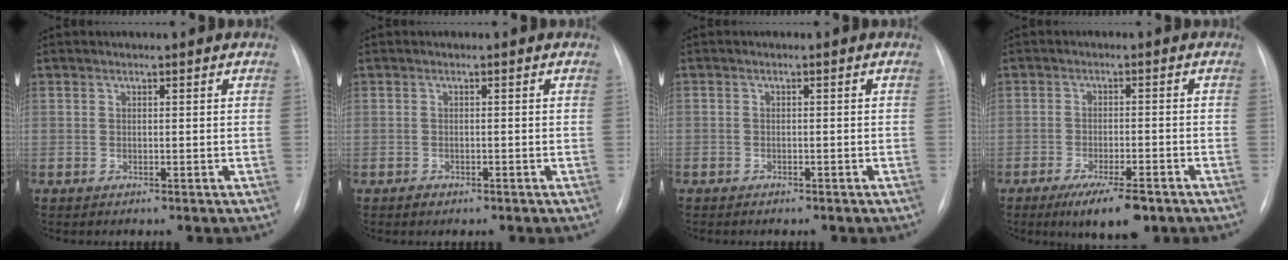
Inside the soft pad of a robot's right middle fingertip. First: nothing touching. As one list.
[{"total": 1.0, "force": [-0.7, 0.6, 0.3], "torque": [-0.006, 0.001, -0.009]}, {"total": 1.2, "force": [-0.9, 0.7, 0.3], "torque": [-0.005, 0.002, -0.010]}, {"total": 7.7, "force": [-5.1, 2.0, 5.4], "torque": [-0.084, -0.010, -0.077]}]